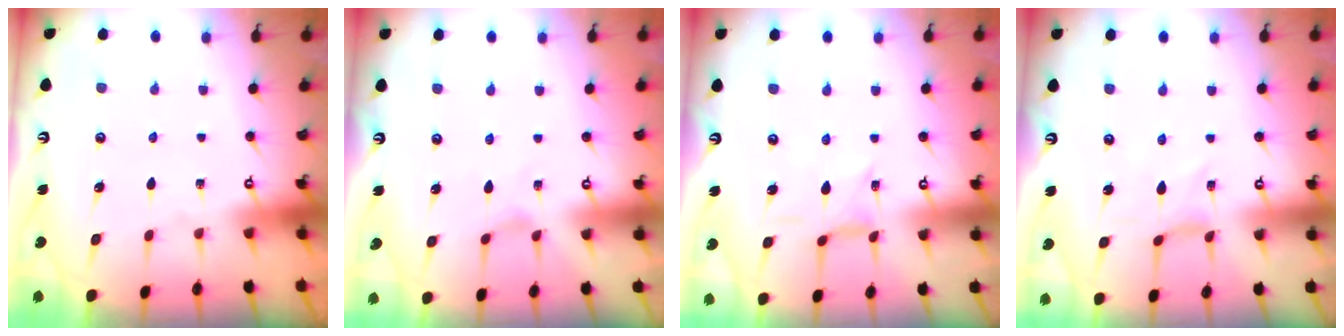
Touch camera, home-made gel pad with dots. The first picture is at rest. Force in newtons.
{"total": 0.0}
{"total": 1.6, "press": 1.6, "slide": 0.4}
{"total": 0.6, "press": 0.6, "slide": 0.2}